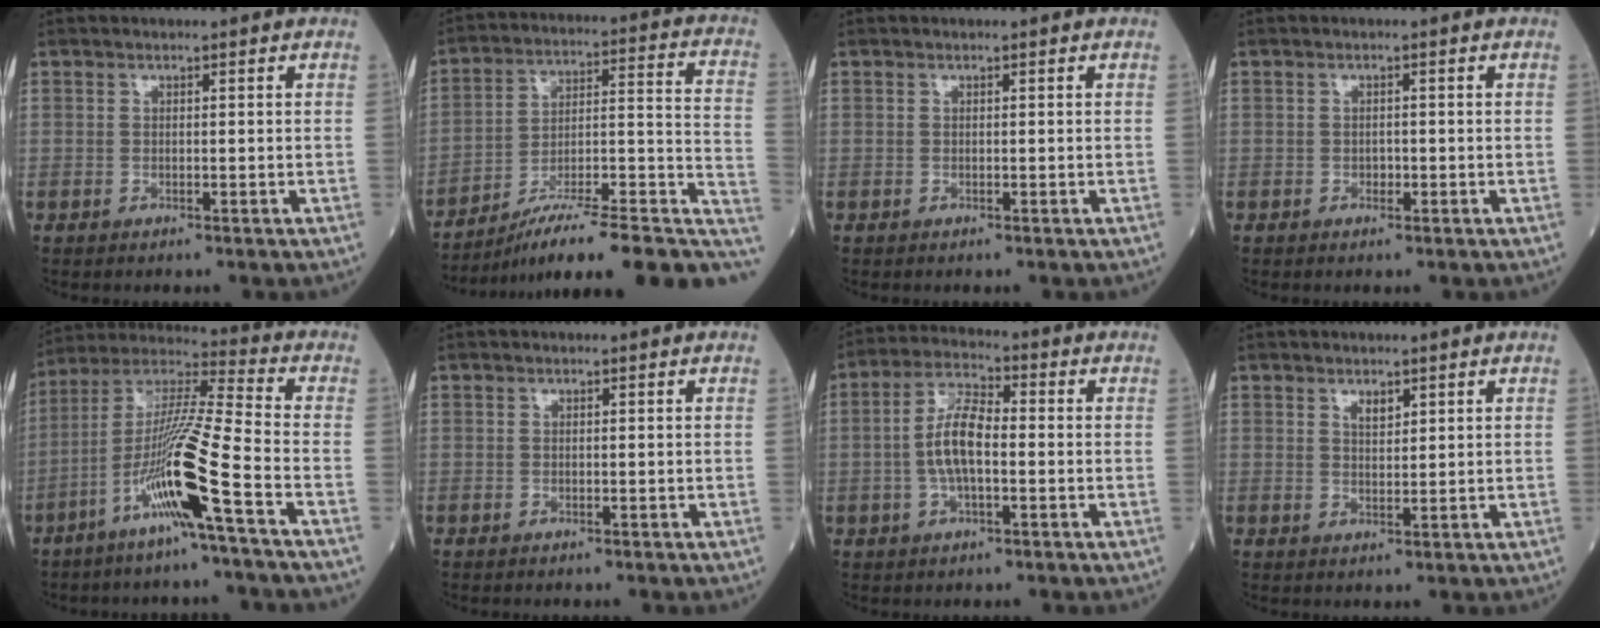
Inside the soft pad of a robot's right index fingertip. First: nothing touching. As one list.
[{"total": 22.9, "force": [-16.0, 2.8, 16.2], "torque": [-0.165, 0.026, -0.240]}, {"total": 0.0}, {"total": 0.8, "force": [-0.3, 0.6, 0.4], "torque": [-0.007, 0.002, -0.004]}, {"total": 14.1, "force": [-6.1, -1.3, 12.7], "torque": [-0.251, -0.005, -0.120]}, {"total": 0.0}, {"total": 7.5, "force": [-0.7, 2.5, 7.0], "torque": [-0.146, 0.014, -0.019]}, {"total": 1.8, "force": [1.2, 0.7, 1.1], "torque": [-0.020, -0.002, 0.024]}]